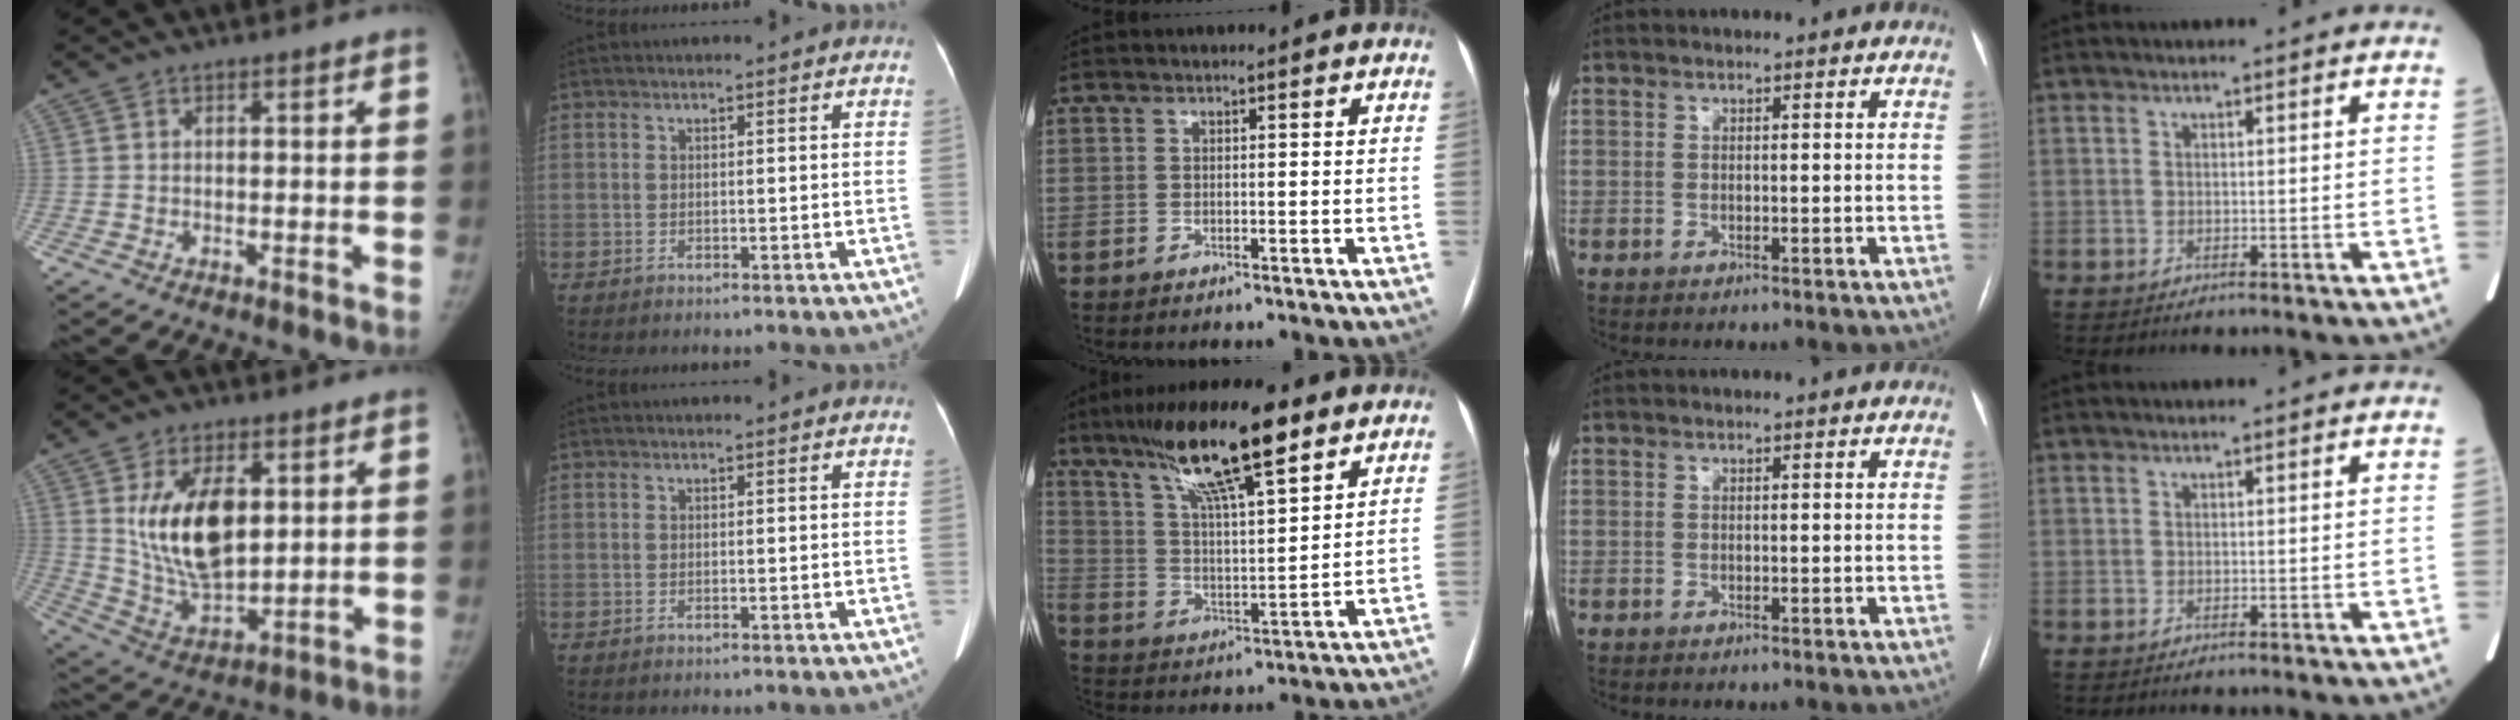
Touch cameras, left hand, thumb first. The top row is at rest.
{"thumb": {"total": 15.9, "force": [4.0, 8.9, 12.6], "torque": [-0.200, -0.024, 0.088]}, "middle": {"total": 16.5, "force": [10.7, 2.4, 12.2], "torque": [-0.218, 0.019, 0.187]}}